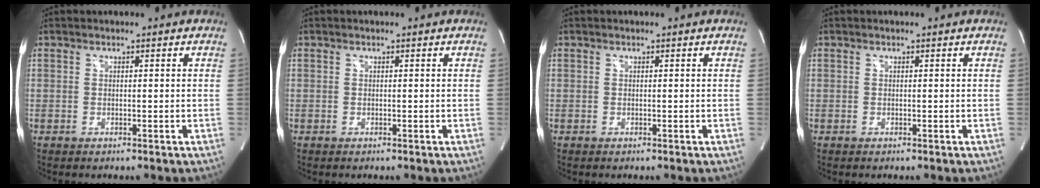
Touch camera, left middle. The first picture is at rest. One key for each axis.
{"total": 0.0}
{"total": 0.0}
{"total": 0.0}